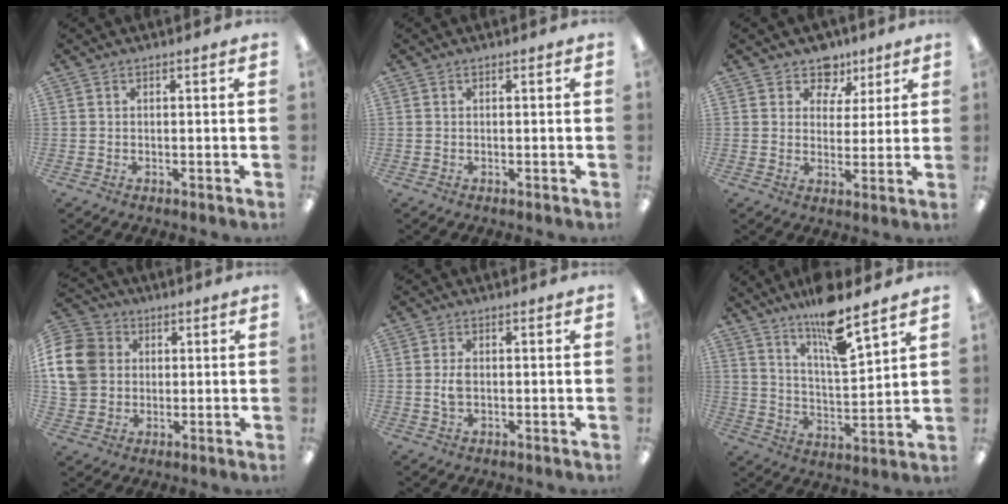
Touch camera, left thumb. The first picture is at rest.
{"total": 0.0}
{"total": 8.1, "force": [5.4, 5.6, 1.9], "torque": [-0.031, -0.031, 0.099]}
{"total": 13.6, "force": [2.7, 11.5, 6.6], "torque": [-0.140, 0.007, 0.057]}
{"total": 3.2, "force": [-0.1, 1.9, 2.6], "torque": [-0.050, 0.004, -0.002]}
{"total": 12.4, "force": [10.1, 2.1, 6.8], "torque": [-0.121, -0.062, 0.172]}